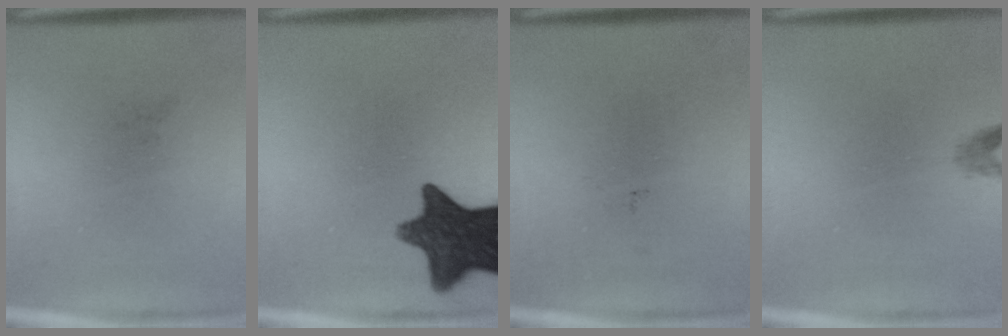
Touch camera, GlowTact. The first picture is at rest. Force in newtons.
{"total": 13.1}
{"total": 0.0}
{"total": 1.2}